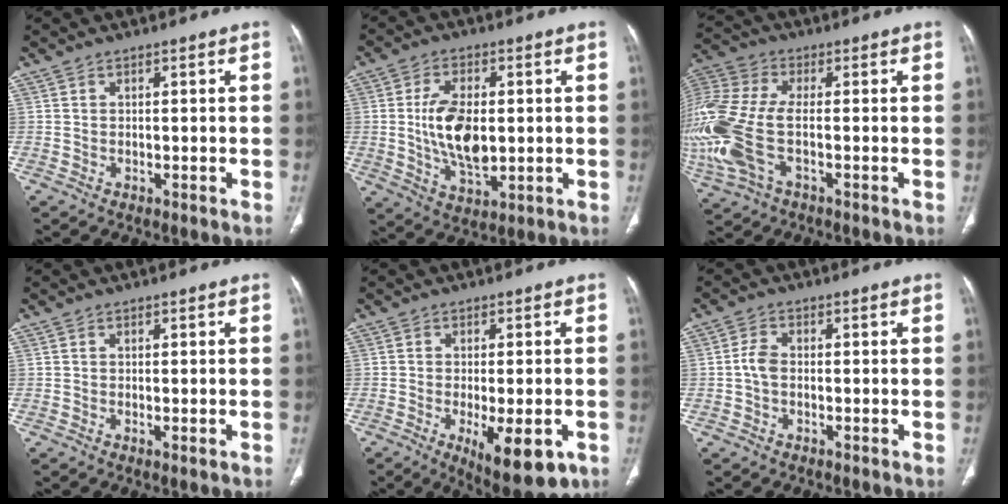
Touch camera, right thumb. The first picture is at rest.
{"total": 15.4, "force": [0.1, 8.1, 13.1], "torque": [-0.234, -0.013, 0.009]}
{"total": 19.3, "force": [-3.7, 9.4, 16.5], "torque": [-0.427, 0.000, -0.065]}
{"total": 0.8, "force": [-0.2, 0.2, 0.8], "torque": [-0.017, -0.004, -0.004]}
{"total": 12.4, "force": [-4.9, 4.6, 10.4], "torque": [-0.140, -0.009, -0.061]}
{"total": 2.9, "force": [-0.5, 1.8, 2.2], "torque": [-0.041, 0.007, -0.016]}